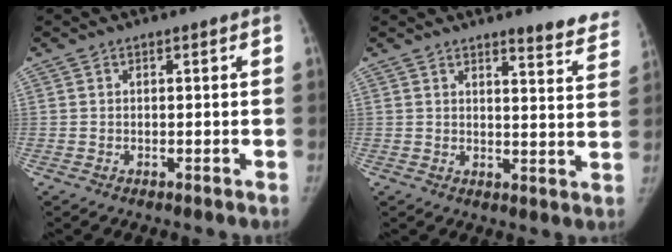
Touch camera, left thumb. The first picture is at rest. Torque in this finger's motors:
{"motor_torque": [-0.19, 0.15, 0.61, -0.27, 0.00]}